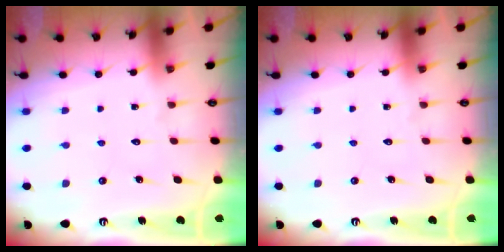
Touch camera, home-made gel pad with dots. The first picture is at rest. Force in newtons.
{"total": 0.0}